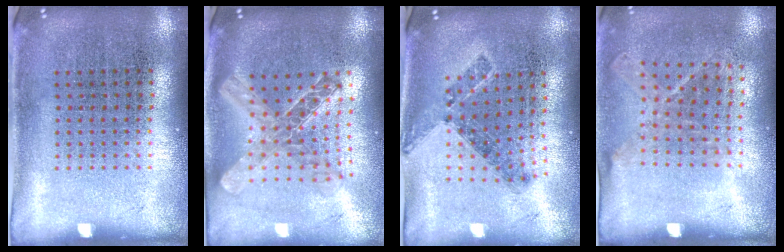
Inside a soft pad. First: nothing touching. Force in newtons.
{"total": 2.1, "press": 1.8, "slide": 1.2}
{"total": 0.8, "press": 0.7, "slide": 0.3}
{"total": 1.1, "press": 0.9, "slide": 0.7}